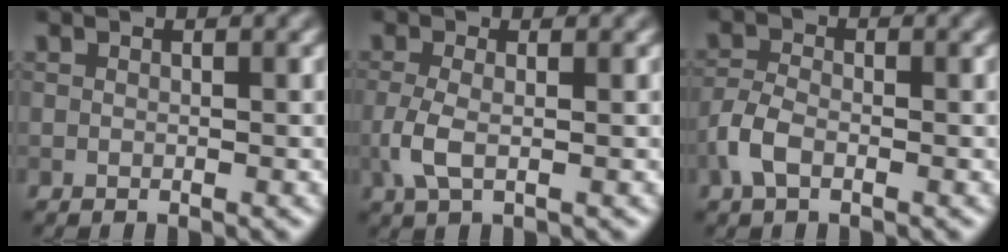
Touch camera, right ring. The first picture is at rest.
{"total": 2.7, "force": [-0.6, 1.0, 2.4], "torque": [-0.061, -0.004, -0.016]}
{"total": 2.7, "force": [-1.3, 1.4, 1.9], "torque": [-0.044, 0.003, -0.035]}